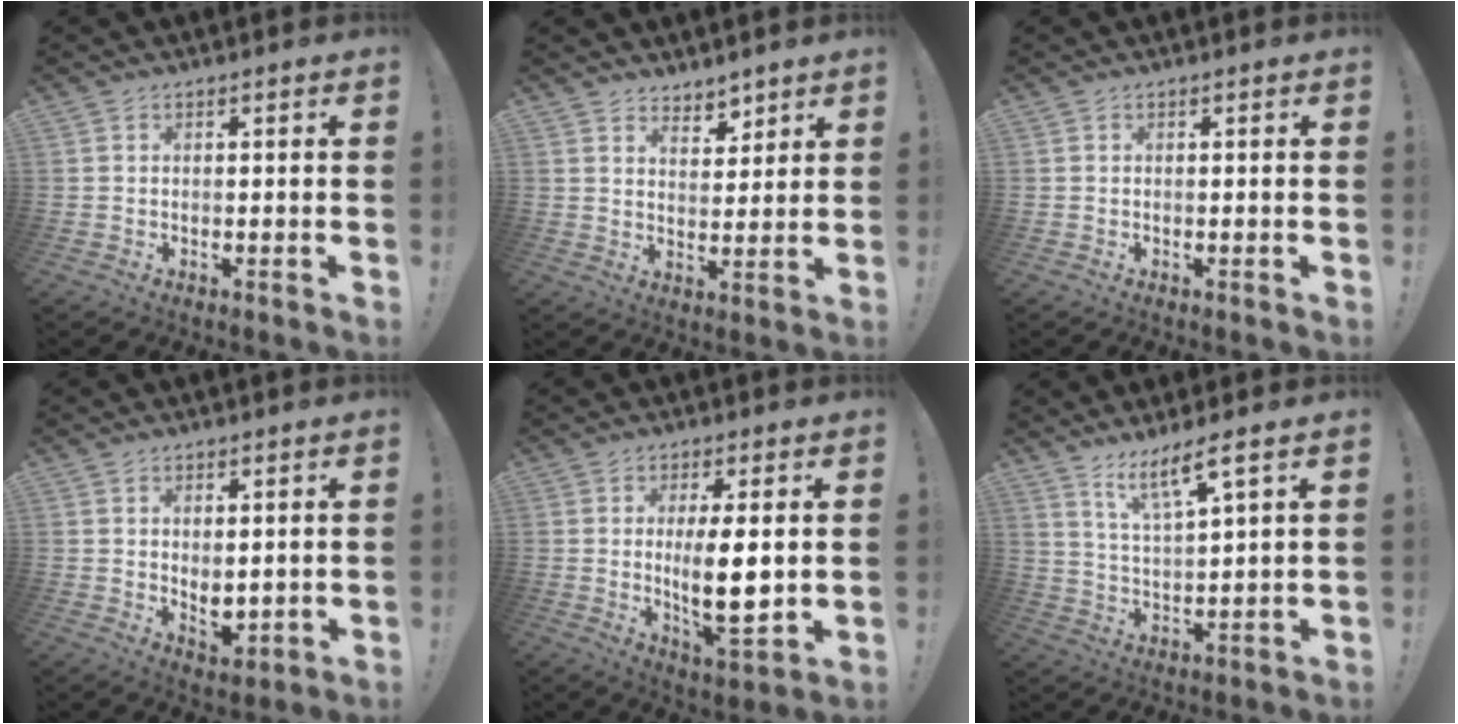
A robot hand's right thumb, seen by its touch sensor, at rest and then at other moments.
{"total": 5.1, "force": [4.3, 2.6, 0.9], "torque": [0.005, -0.043, 0.078]}
{"total": 0.0}
{"total": 4.8, "force": [1.1, 2.9, 3.6], "torque": [-0.036, -0.013, 0.025]}
{"total": 11.6, "force": [0.9, 3.4, 11.0], "torque": [-0.173, -0.024, 0.012]}
{"total": 8.7, "force": [6.3, 1.0, 5.9], "torque": [-0.100, -0.035, 0.106]}